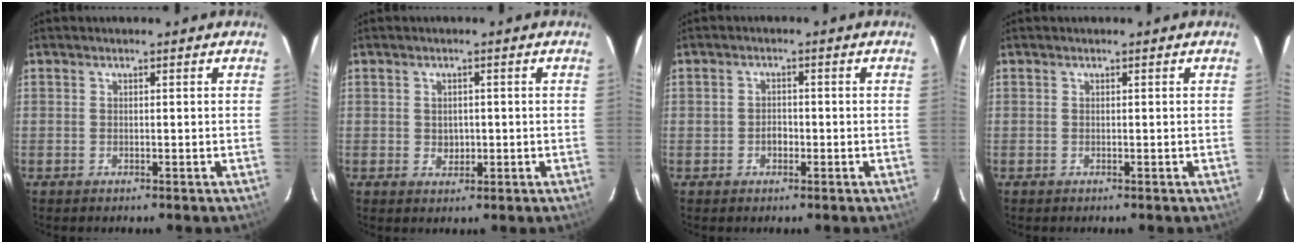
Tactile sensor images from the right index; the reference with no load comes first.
{"total": 2.4, "force": [-0.1, 2.1, 1.3], "torque": [-0.020, 0.001, 0.002]}
{"total": 2.1, "force": [-0.7, 1.7, 1.0], "torque": [-0.020, 0.006, -0.011]}
{"total": 0.0}